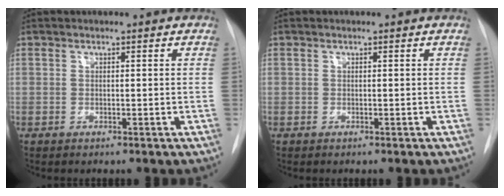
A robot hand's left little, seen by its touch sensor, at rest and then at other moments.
{"total": 0.0}